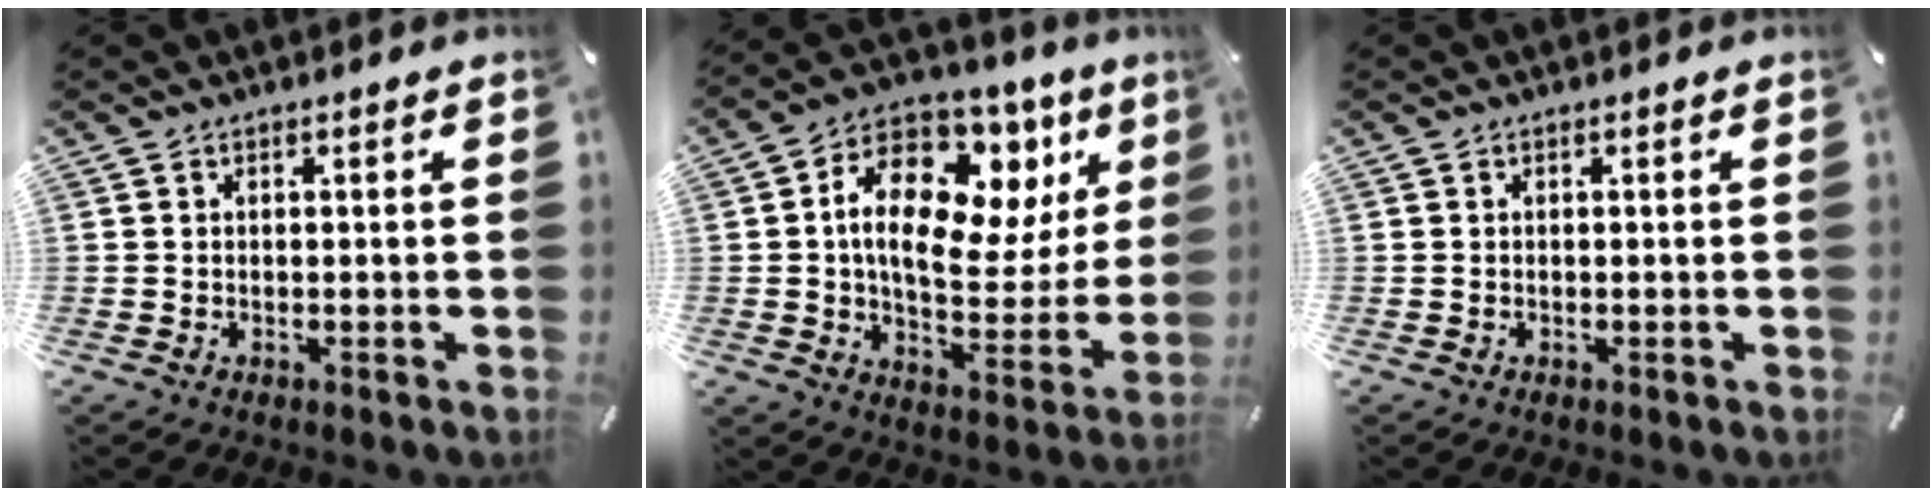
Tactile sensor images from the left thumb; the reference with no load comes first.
{"total": 19.0, "force": [6.3, 11.6, 13.6], "torque": [-0.213, -0.028, 0.108]}
{"total": 0.0}